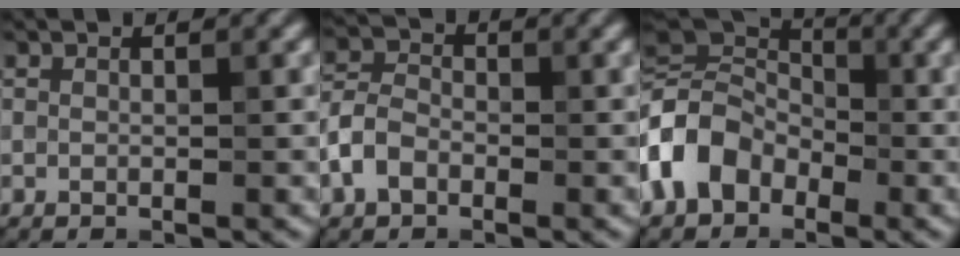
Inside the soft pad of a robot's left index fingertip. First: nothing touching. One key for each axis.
{"total": 3.0, "fx": -1.4, "fy": 2.0, "fz": 1.7, "tx": -0.038, "ty": 0.014, "tz": -0.037}
{"total": 6.9, "fx": -2.0, "fy": 5.2, "fz": 4.1, "tx": -0.084, "ty": 0.015, "tz": -0.060}